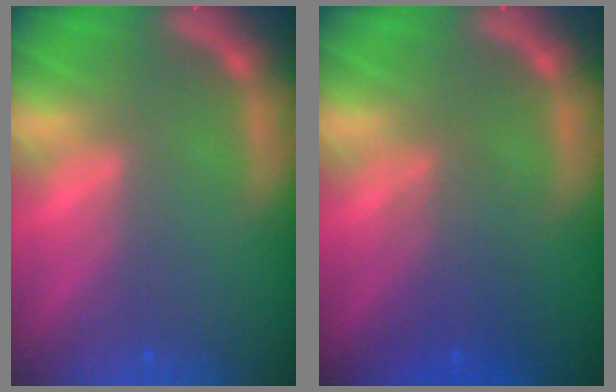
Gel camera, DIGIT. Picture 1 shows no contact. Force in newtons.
{"total": 3.6}